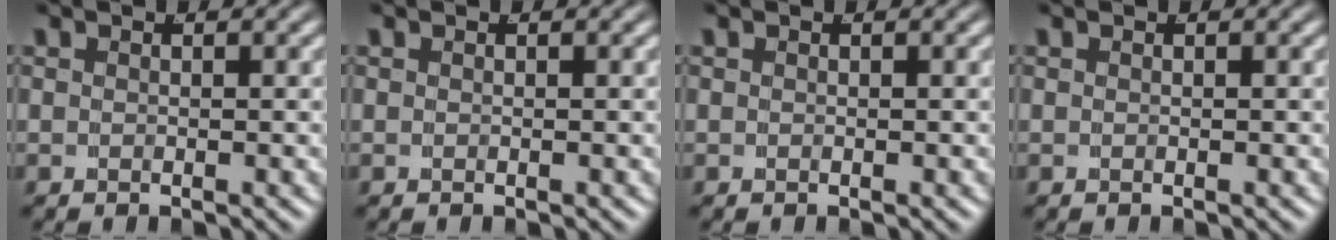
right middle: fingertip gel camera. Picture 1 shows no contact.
{"total": 0.0}
{"total": 0.0}
{"total": 0.0}